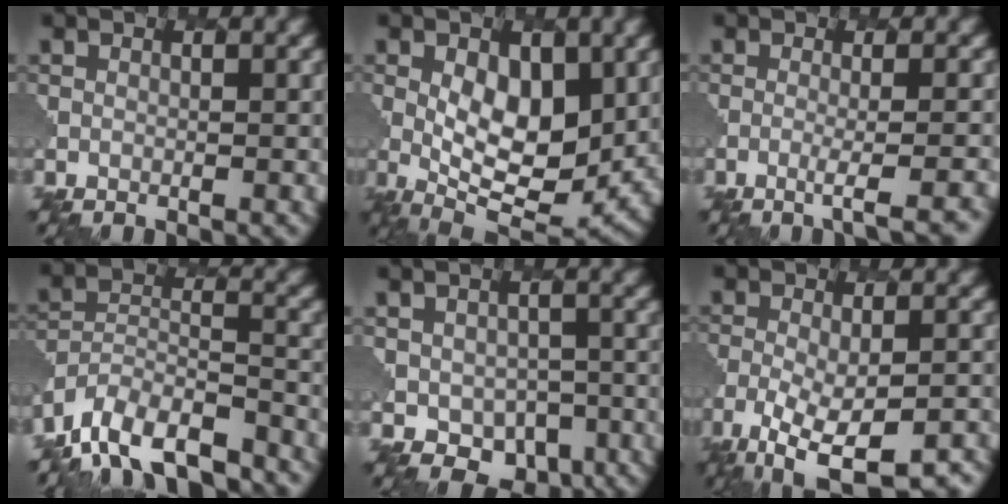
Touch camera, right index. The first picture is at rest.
{"total": 7.8, "force": [0.8, 4.1, 6.5], "torque": [-0.103, -0.004, 0.012]}
{"total": 3.3, "force": [-1.1, 0.6, 3.1], "torque": [-0.033, 0.007, -0.028]}
{"total": 13.2, "force": [-11.4, 5.1, 4.2], "torque": [-0.066, 0.004, -0.158]}
{"total": 6.1, "force": [-2.4, 4.4, 3.5], "torque": [-0.050, -0.026, -0.025]}
{"total": 9.9, "force": [-5.9, 3.7, 7.0], "torque": [-0.129, -0.030, -0.080]}